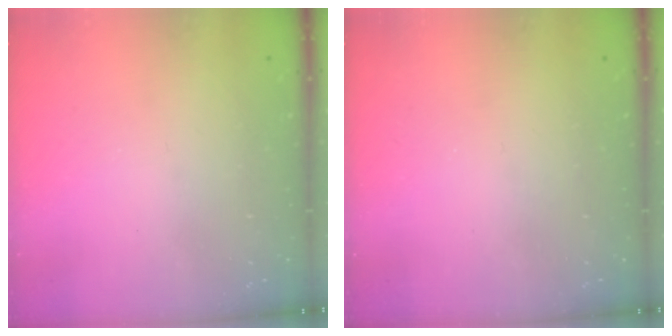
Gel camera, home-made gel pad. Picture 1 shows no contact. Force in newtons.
{"total": 0.0}